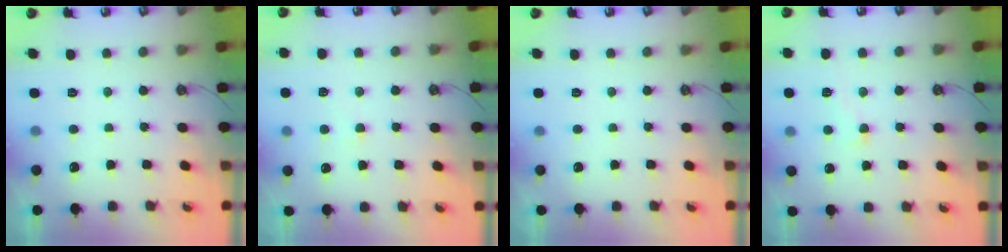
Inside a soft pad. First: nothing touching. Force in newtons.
{"total": 2.9, "press": 2.7, "slide": 1.1}
{"total": 0.0}
{"total": 0.8, "press": 0.7, "slide": 0.4}